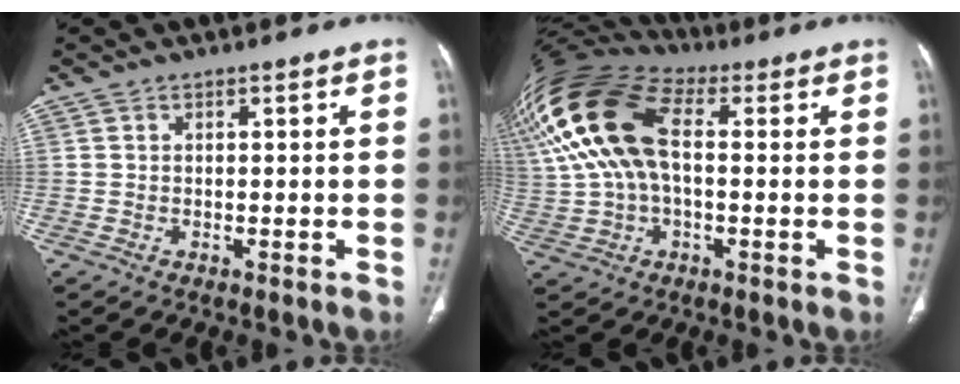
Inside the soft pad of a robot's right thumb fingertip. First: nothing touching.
{"total": 19.8, "force": [3.4, 10.9, 16.2], "torque": [-0.354, 0.030, 0.053]}